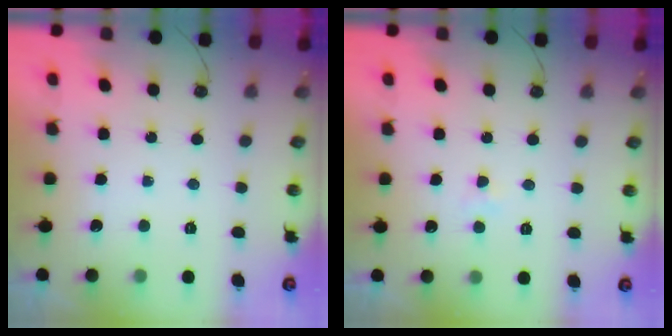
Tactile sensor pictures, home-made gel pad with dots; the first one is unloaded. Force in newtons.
{"total": 1.9, "press": 1.8, "slide": 0.4}